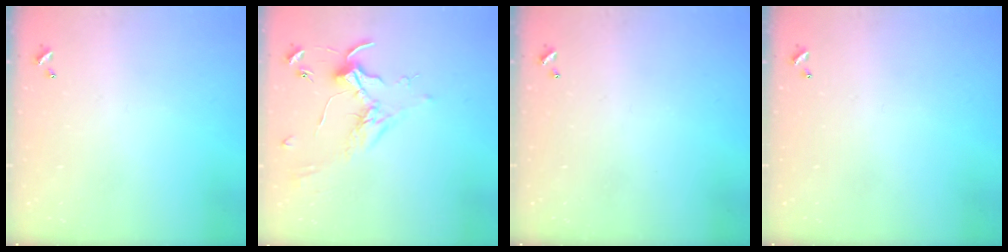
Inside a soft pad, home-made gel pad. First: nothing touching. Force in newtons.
{"total": 1.8, "press": 1.8, "slide": 0.4}
{"total": 0.0}
{"total": 0.0}